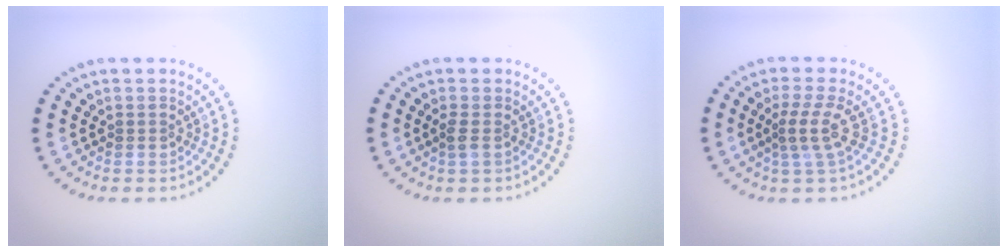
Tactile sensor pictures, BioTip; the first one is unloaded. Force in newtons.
{"total": 1.0, "press": 0.9, "slide": 0.5}
{"total": 2.6, "press": 1.8, "slide": 1.8}